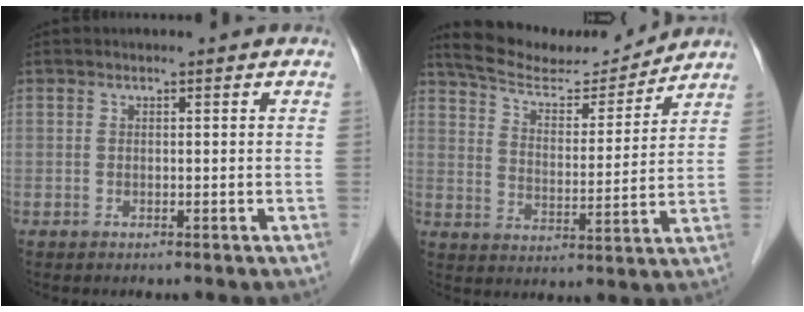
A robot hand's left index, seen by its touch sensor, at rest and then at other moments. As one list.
[{"total": 12.4, "force": [12.0, 1.3, 3.0], "torque": [-0.054, 0.003, 0.201]}]